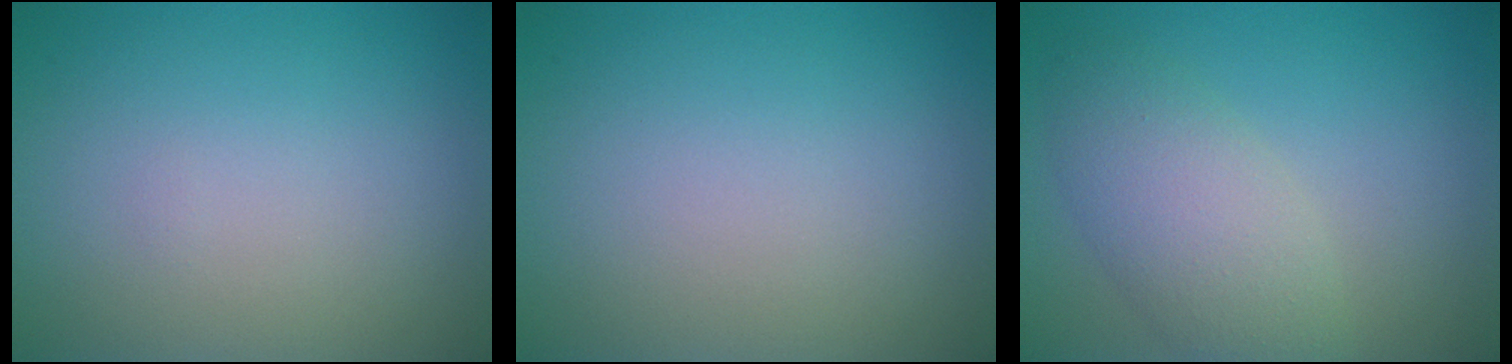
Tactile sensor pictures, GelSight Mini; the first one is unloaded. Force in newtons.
{"total": 0.0}
{"total": 4.5, "press": 4.5, "slide": 0.2}